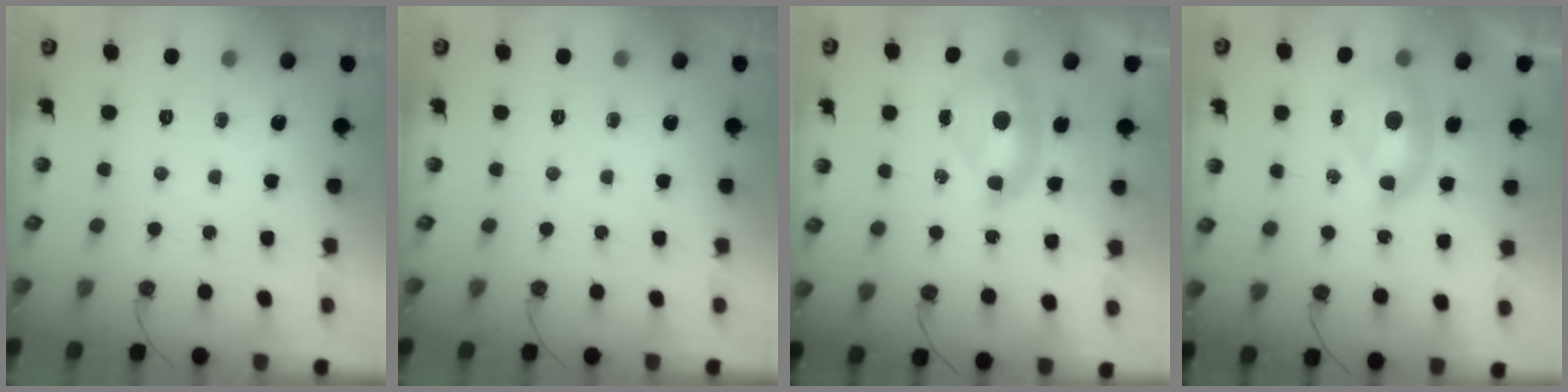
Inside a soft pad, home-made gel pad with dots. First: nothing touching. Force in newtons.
{"total": 0.0}
{"total": 2.5, "press": 2.4, "slide": 0.6}
{"total": 2.6, "press": 2.6, "slide": 0.6}